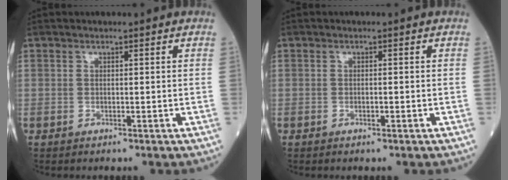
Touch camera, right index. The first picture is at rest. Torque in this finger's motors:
{"motor_torque": [-0.07, -0.01, -0.04, -0.01]}